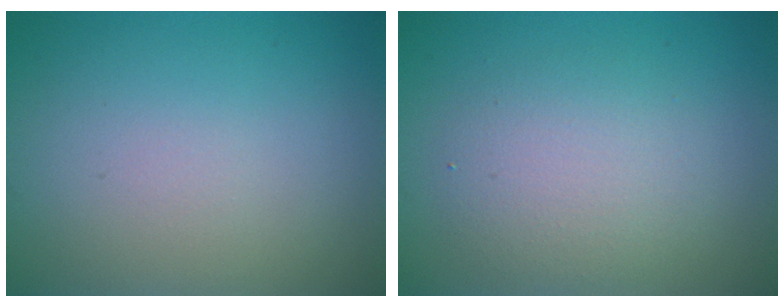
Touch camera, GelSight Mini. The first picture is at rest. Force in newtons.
{"total": 3.7, "press": 3.7, "slide": 0.2}